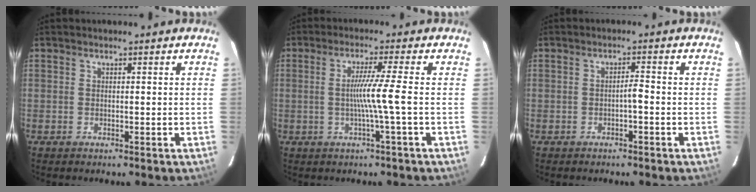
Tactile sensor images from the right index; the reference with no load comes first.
{"total": 5.2, "force": [-0.5, -1.7, 4.8], "torque": [-0.091, -0.003, -0.009]}
{"total": 1.5, "force": [-0.6, 0.1, 1.3], "torque": [-0.021, 0.002, -0.012]}